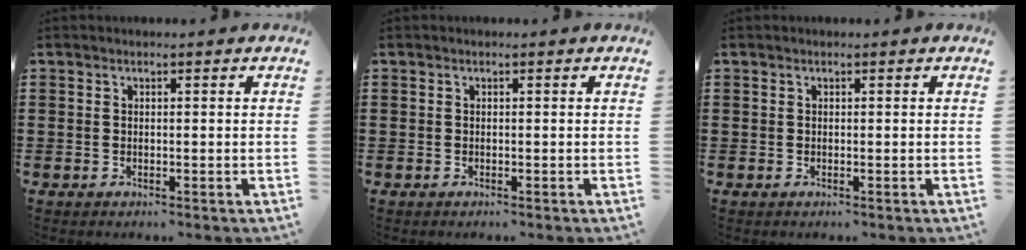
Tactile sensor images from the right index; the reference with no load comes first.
{"total": 0.0}
{"total": 0.0}